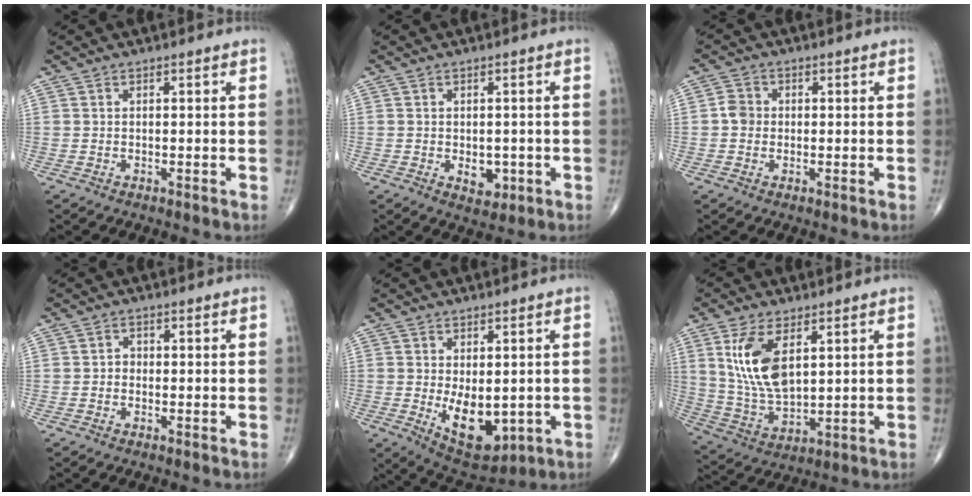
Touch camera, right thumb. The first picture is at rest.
{"total": 3.8, "force": [-0.8, 2.5, 2.7], "torque": [-0.018, -0.001, -0.004]}
{"total": 3.0, "force": [-0.2, 2.7, 1.3], "torque": [-0.010, 0.005, -0.010]}
{"total": 1.1, "force": [-0.4, 1.0, 0.5], "torque": [0.002, 0.004, -0.011]}
{"total": 10.3, "force": [-1.4, 5.7, 8.5], "torque": [-0.102, -0.016, 0.000]}
{"total": 12.2, "force": [4.2, 5.9, 9.8], "torque": [-0.193, -0.019, 0.095]}